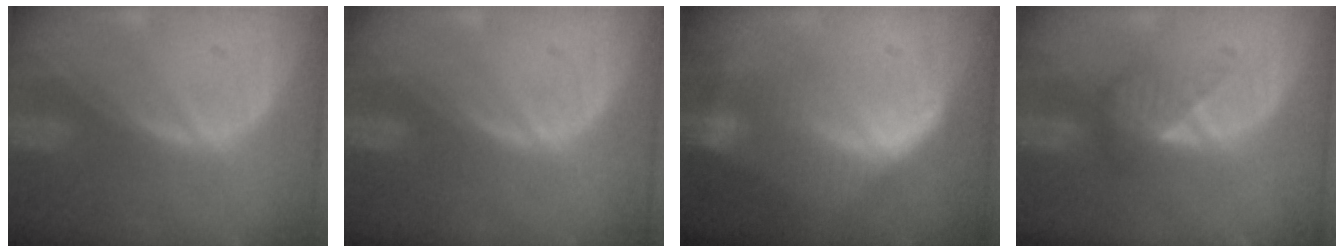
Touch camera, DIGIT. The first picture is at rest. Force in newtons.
{"total": 0.0}
{"total": 6.8, "press": 6.4, "slide": 2.3}
{"total": 3.4, "press": 3.1, "slide": 1.4}